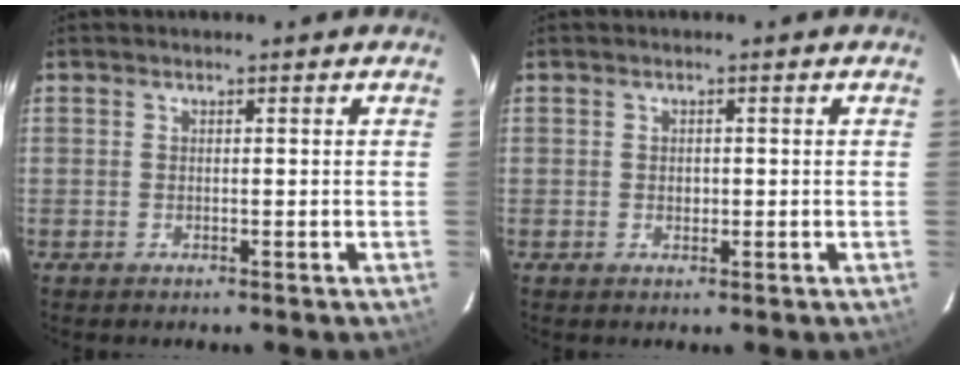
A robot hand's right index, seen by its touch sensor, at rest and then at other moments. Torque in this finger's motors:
{"motor_torque": [0.23, -0.26, 0.18, 0.02]}